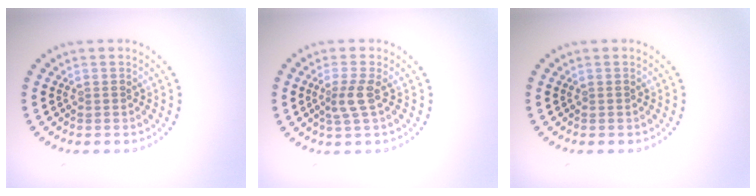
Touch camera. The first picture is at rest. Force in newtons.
{"total": 2.1, "press": 1.6, "slide": 1.4}
{"total": 0.0}